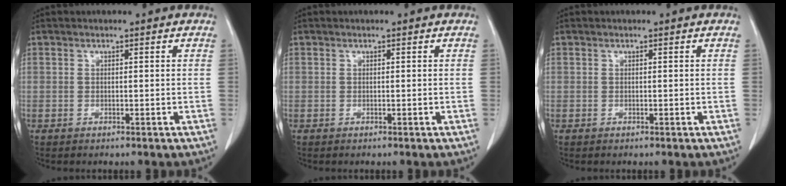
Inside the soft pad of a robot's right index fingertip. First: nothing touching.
{"total": 0.0}
{"total": 0.0}